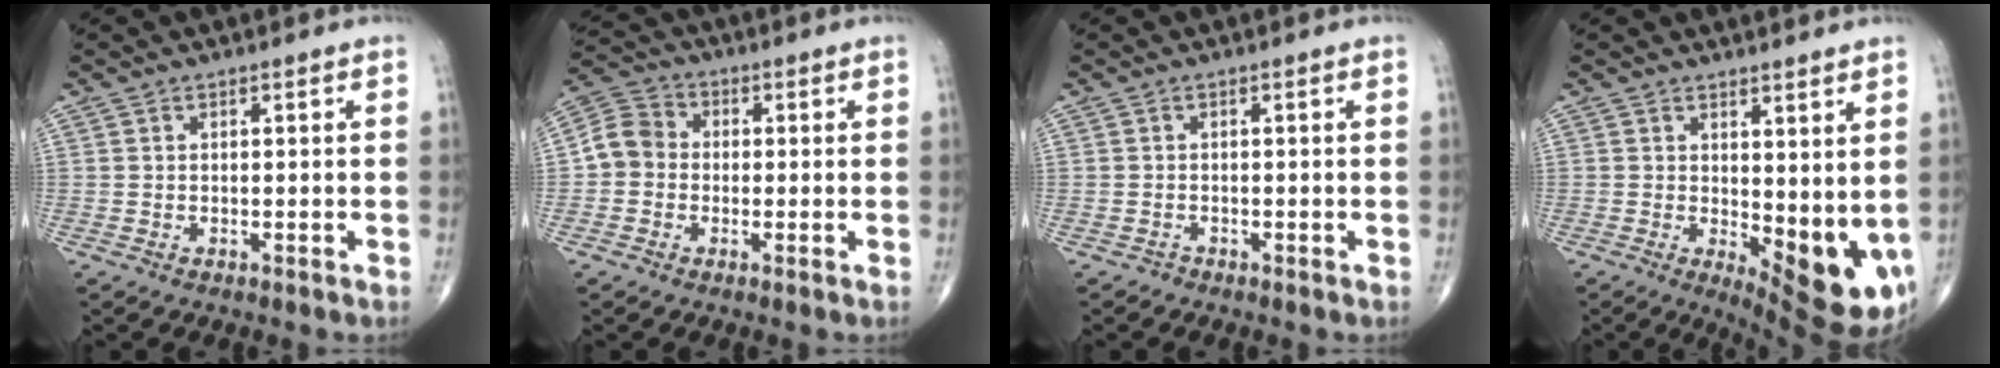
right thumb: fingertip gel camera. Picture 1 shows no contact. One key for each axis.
{"total": 6.7, "fx": -0.7, "fy": 6.0, "fz": 2.9, "tx": -0.040, "ty": 0.025, "tz": -0.029}
{"total": 0.6, "fx": -0.5, "fy": 0.3, "fz": -0.2, "tx": 0.003, "ty": 0.000, "tz": -0.013}
{"total": 10.6, "fx": 0.6, "fy": 4.3, "fz": 9.6, "tx": -0.116, "ty": -0.028, "tz": 0.022}